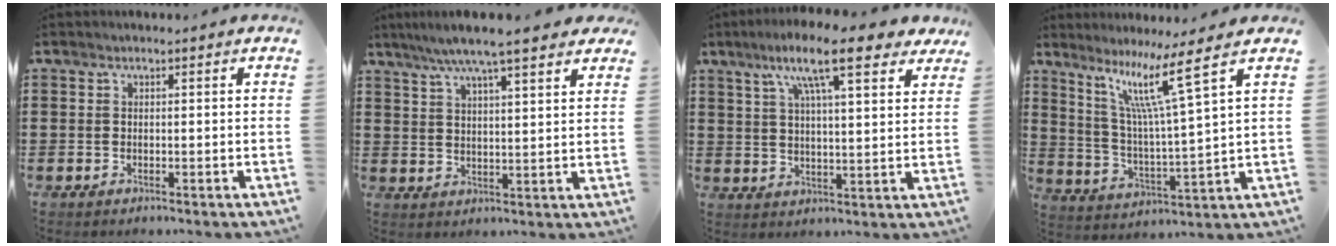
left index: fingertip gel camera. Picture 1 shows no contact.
{"total": 6.9, "force": [5.6, 0.2, 4.0], "torque": [-0.093, -0.011, 0.097]}
{"total": 12.1, "force": [8.0, 2.3, 8.8], "torque": [-0.166, -0.013, 0.132]}
{"total": 10.2, "force": [6.7, -0.8, 7.7], "torque": [-0.168, -0.026, 0.106]}